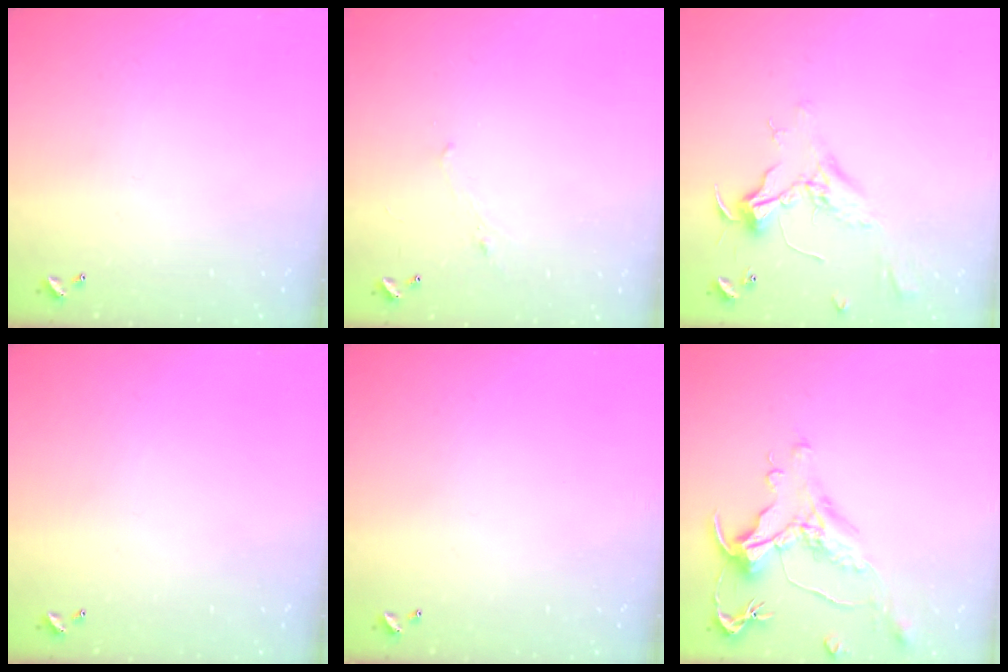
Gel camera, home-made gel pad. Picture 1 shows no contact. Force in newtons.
{"total": 0.7, "press": 0.2, "slide": 0.7}
{"total": 2.4, "press": 2.2, "slide": 0.9}
{"total": 0.0}
{"total": 0.0}
{"total": 1.8, "press": 1.2, "slide": 1.3}